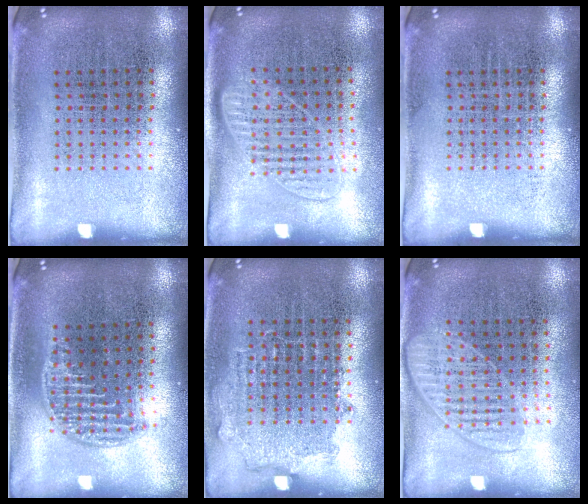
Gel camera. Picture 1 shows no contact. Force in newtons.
{"total": 1.3, "press": 1.2, "slide": 0.5}
{"total": 0.0}
{"total": 1.2, "press": 1.1, "slide": 0.6}
{"total": 0.9, "press": 0.8, "slide": 0.4}
{"total": 1.4, "press": 1.3, "slide": 0.7}